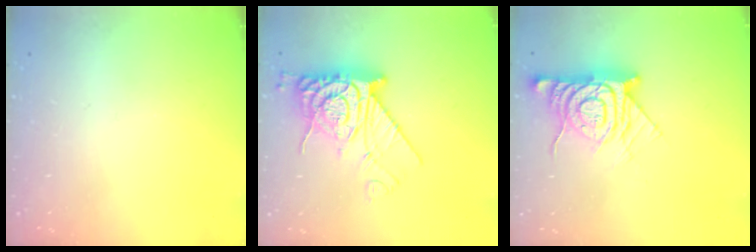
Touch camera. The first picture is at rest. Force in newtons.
{"total": 12.6, "press": 12.5, "slide": 1.4}
{"total": 13.0, "press": 13.0, "slide": 1.0}